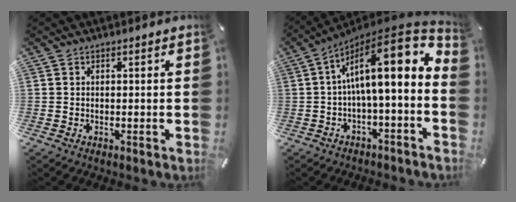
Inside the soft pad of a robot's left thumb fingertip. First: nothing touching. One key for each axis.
{"total": 16.6, "fx": 3.5, "fy": 4.5, "fz": 15.6, "tx": -0.232, "ty": -0.037, "tz": 0.056}